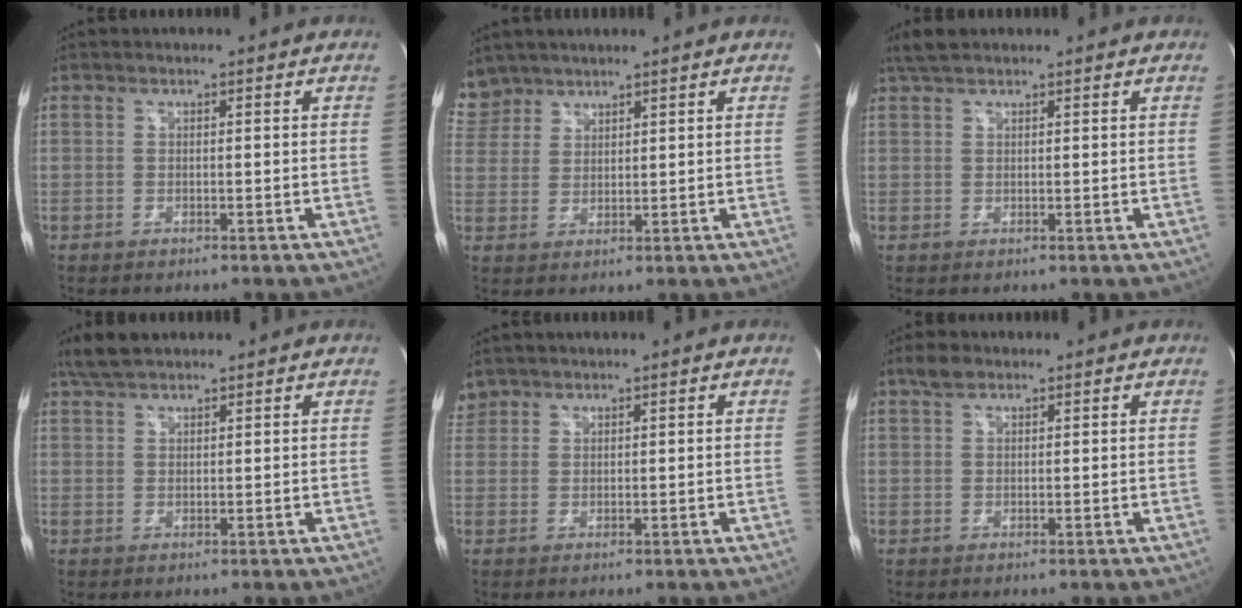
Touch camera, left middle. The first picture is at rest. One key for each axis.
{"total": 5.2, "fx": 4.5, "fy": 2.4, "fz": -0.3, "tx": 0.006, "ty": 0.011, "tz": 0.098}
{"total": 2.9, "fx": 2.5, "fy": 0.7, "fz": 1.4, "tx": -0.036, "ty": 0.015, "tz": 0.050}
{"total": 4.5, "fx": 3.7, "fy": 1.2, "fz": 2.1, "tx": -0.056, "ty": 0.017, "tz": 0.073}
{"total": 2.2, "fx": 1.9, "fy": 1.1, "fz": -0.2, "tx": 0.004, "ty": 0.012, "tz": 0.040}
{"total": 2.4, "fx": 1.8, "fy": 1.1, "fz": 1.2, "tx": -0.031, "ty": 0.009, "tz": 0.034}